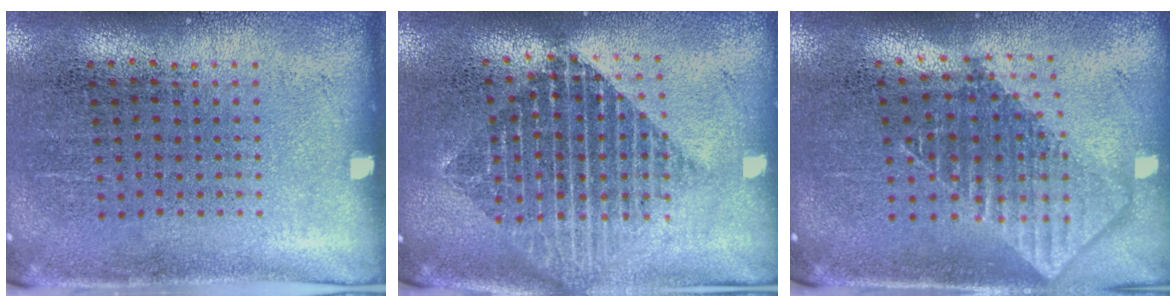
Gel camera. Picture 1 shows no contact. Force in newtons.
{"total": 2.2, "press": 1.8, "slide": 1.3}
{"total": 1.9, "press": 1.5, "slide": 1.1}